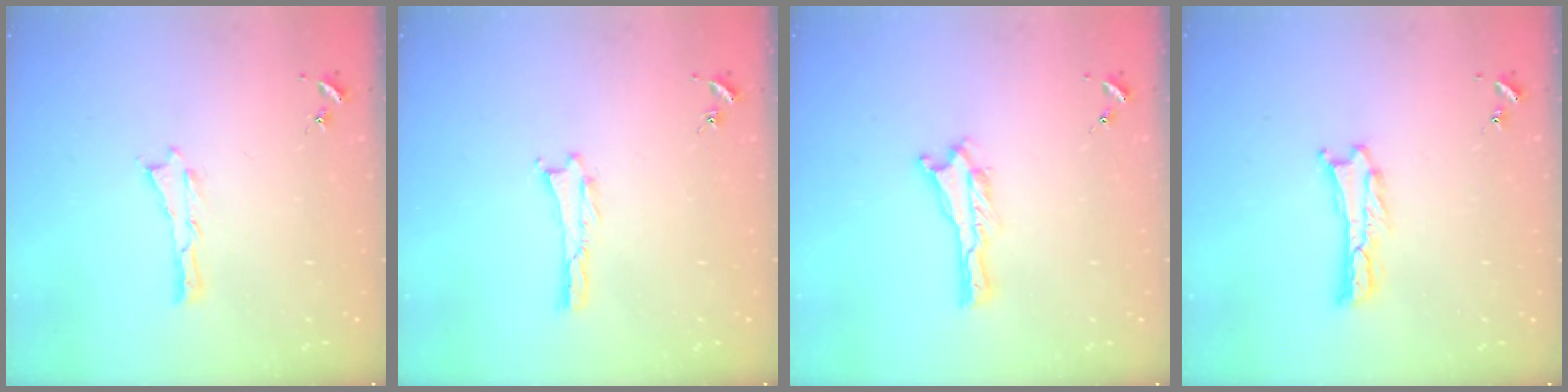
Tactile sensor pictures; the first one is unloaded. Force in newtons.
{"total": 0.0}
{"total": 0.0}
{"total": 0.6, "press": 0.5, "slide": 0.2}